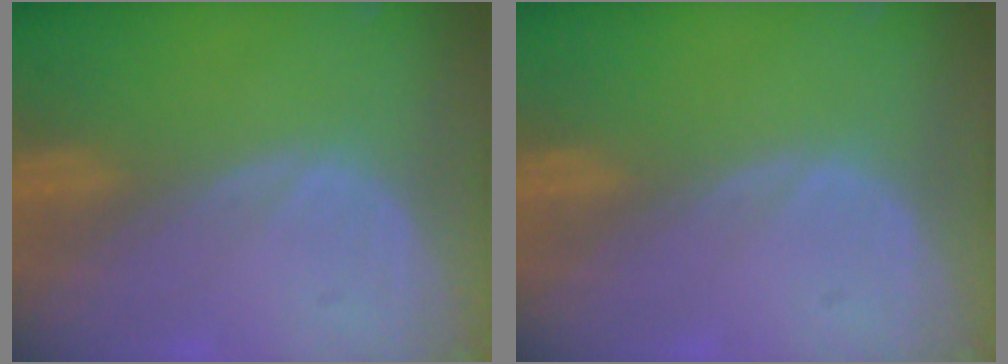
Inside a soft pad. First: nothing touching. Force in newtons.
{"total": 0.0}